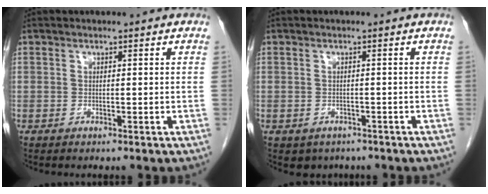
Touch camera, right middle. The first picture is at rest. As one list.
[{"total": 2.9, "force": [-2.1, 2.0, 0.5], "torque": [-0.005, 0.005, -0.023]}]